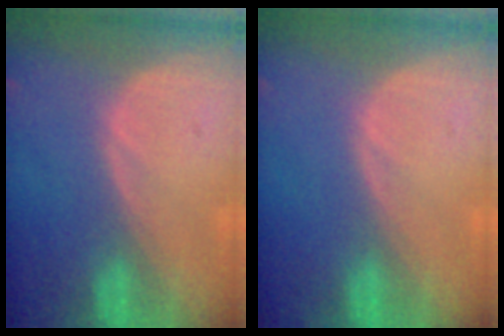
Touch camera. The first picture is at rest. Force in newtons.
{"total": 0.0}